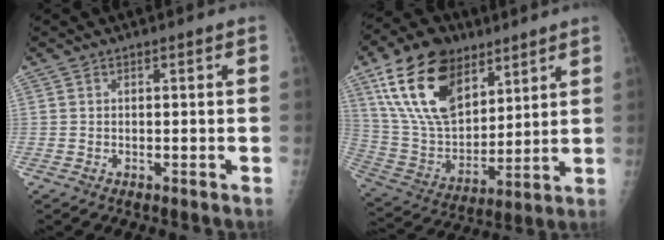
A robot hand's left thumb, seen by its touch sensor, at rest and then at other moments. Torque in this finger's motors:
{"motor_torque": [2.39, 2.23, 1.82, -0.95, 0.65]}